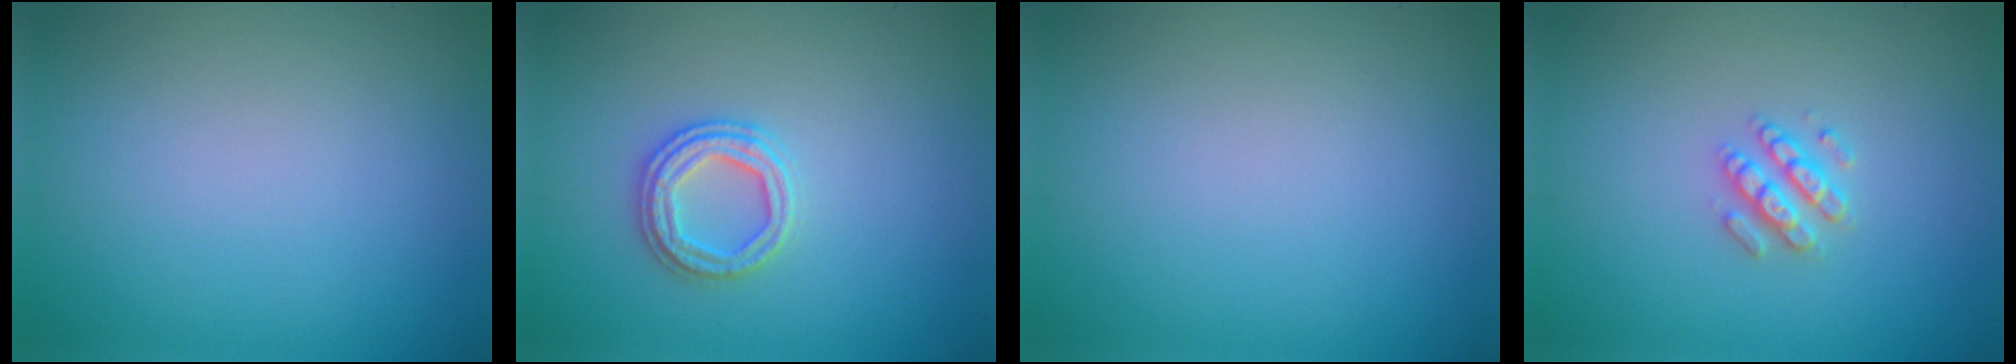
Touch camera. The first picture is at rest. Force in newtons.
{"total": 2.6, "press": 2.5, "slide": 0.3}
{"total": 0.0}
{"total": 2.5, "press": 2.4, "slide": 0.5}